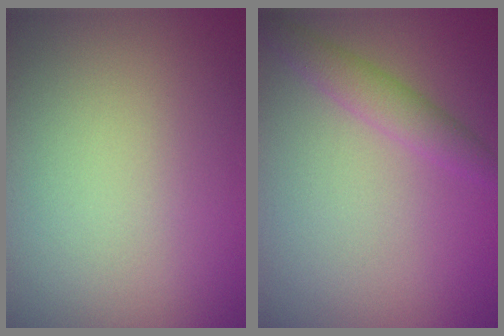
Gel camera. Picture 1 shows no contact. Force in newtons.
{"total": 2.3, "press": 2.3, "slide": 0.1}